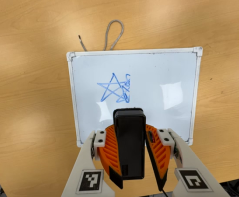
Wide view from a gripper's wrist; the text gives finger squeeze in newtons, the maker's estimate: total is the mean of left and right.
{"total": 10.6, "left": 9.6, "right": 11.5}